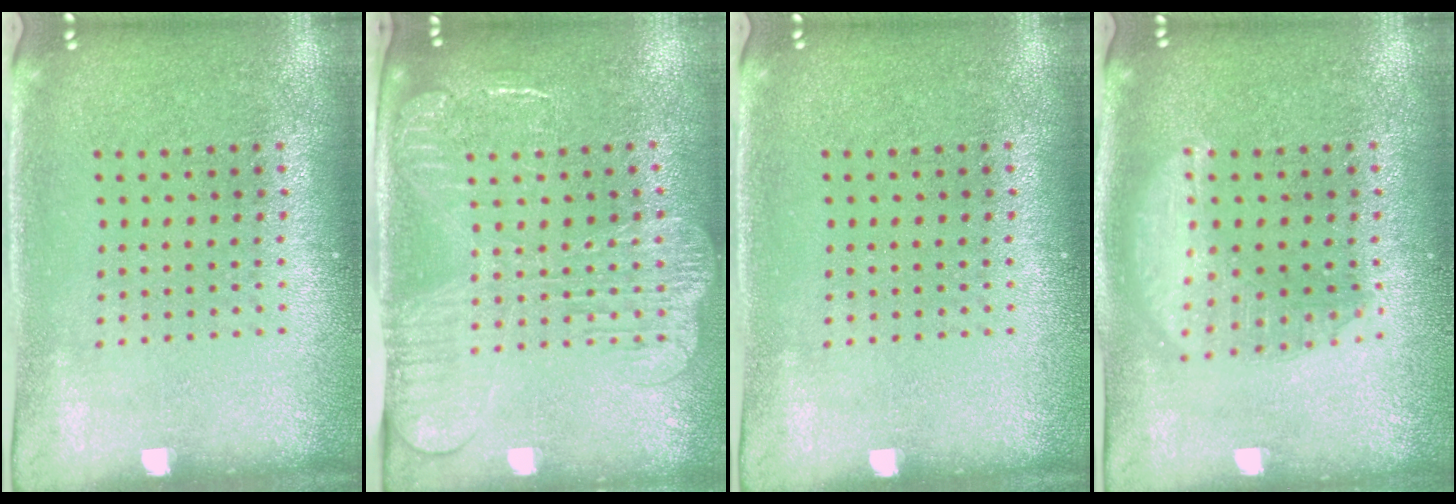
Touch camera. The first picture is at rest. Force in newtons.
{"total": 2.4, "press": 2.0, "slide": 1.4}
{"total": 0.0}
{"total": 1.6, "press": 1.6, "slide": 0.2}